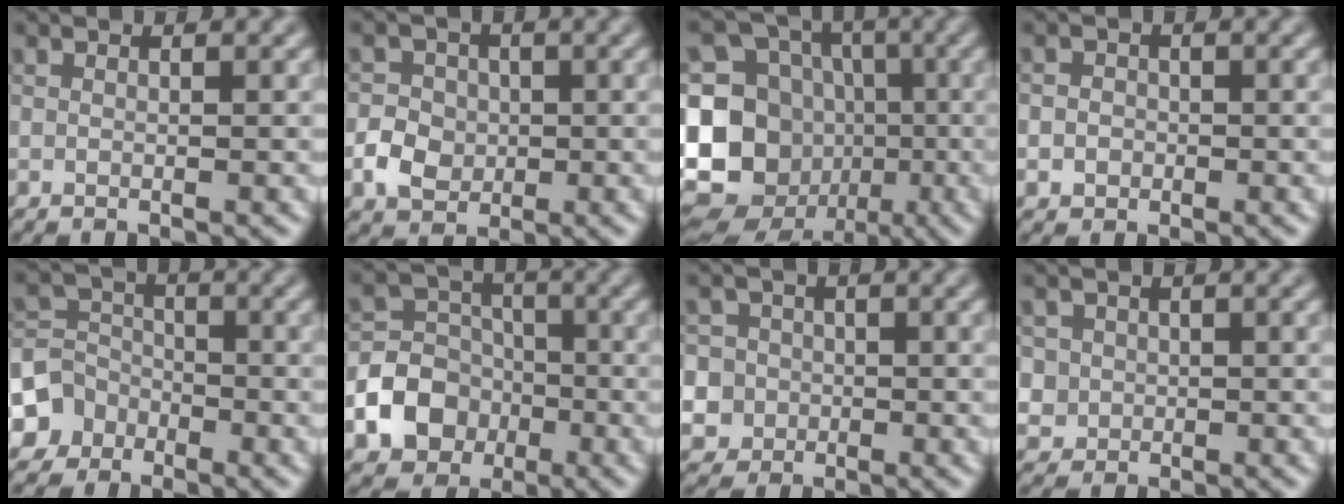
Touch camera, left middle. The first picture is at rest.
{"total": 3.2, "force": [-0.8, 2.8, 1.4], "torque": [-0.018, 0.001, -0.018]}
{"total": 16.4, "force": [-3.3, 14.7, 6.5], "torque": [-0.177, 0.007, -0.075]}
{"total": 1.8, "force": [-0.2, 1.6, 0.6], "torque": [0.008, 0.003, -0.013]}
{"total": 5.3, "force": [-2.8, 4.5, 0.6], "torque": [0.004, 0.003, -0.074]}
{"total": 6.5, "force": [-2.4, 5.5, 2.5], "torque": [-0.025, 0.000, -0.068]}
{"total": 7.3, "force": [-0.8, 7.1, 1.7], "torque": [-0.041, 0.018, -0.037]}
{"total": 2.7, "force": [0.4, 2.7, 0.6], "torque": [-0.004, 0.005, 0.012]}